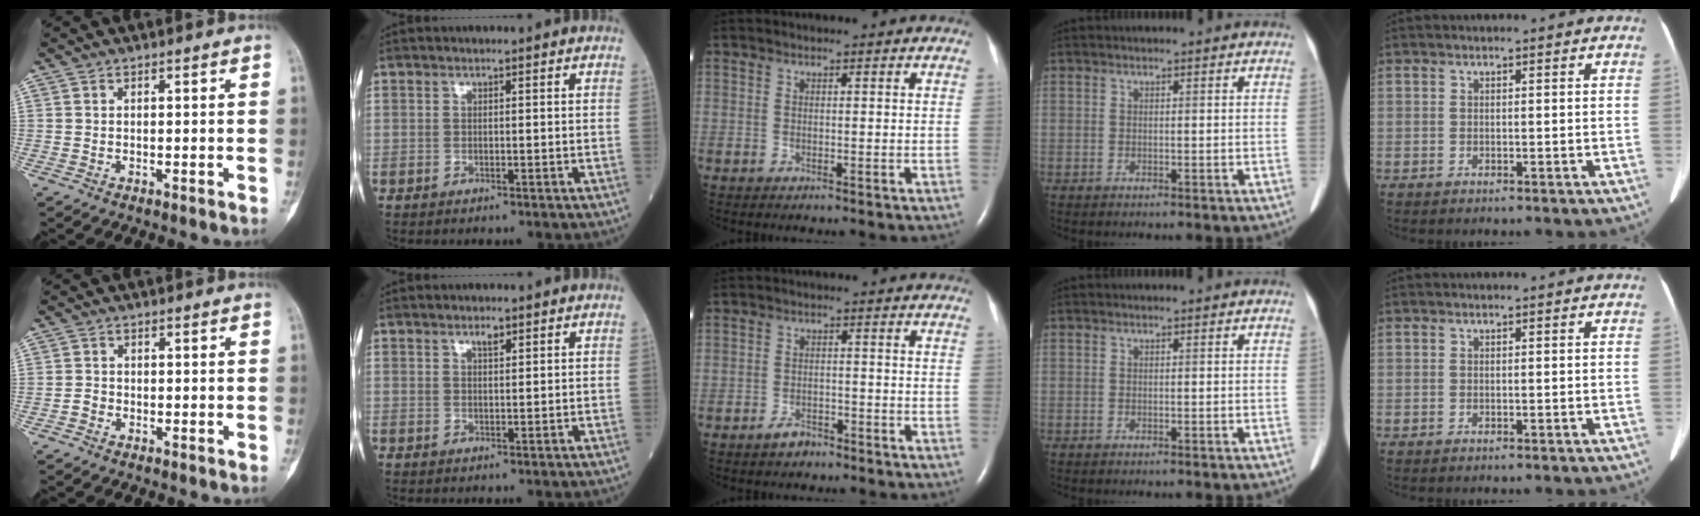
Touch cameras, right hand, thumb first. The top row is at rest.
{"thumb": {"total": 1.2, "force": [-0.7, 0.9, 0.4], "torque": [-0.006, 0.004, -0.018]}, "index": {"total": 1.4, "force": [1.0, 0.5, 1.0], "torque": [-0.017, -0.001, 0.017]}, "middle": {"total": 2.4, "force": [-2.0, 1.1, 0.9], "torque": [-0.023, 0.001, -0.030]}}